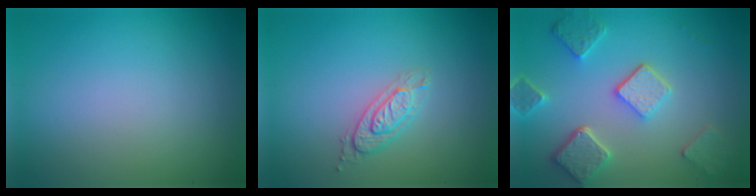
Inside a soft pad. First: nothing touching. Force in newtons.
{"total": 2.0, "press": 1.9, "slide": 0.6}
{"total": 5.1, "press": 4.0, "slide": 3.2}